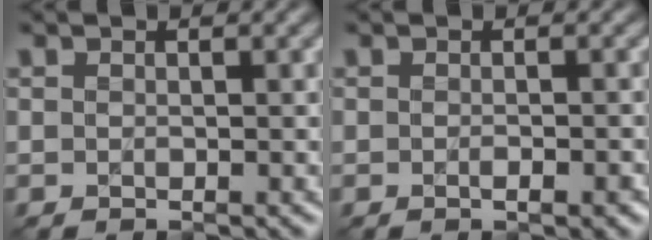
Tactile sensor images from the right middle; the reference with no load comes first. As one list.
[{"total": 1.1, "force": [-0.2, 0.3, 1.1], "torque": [-0.017, 0.001, -0.004]}]